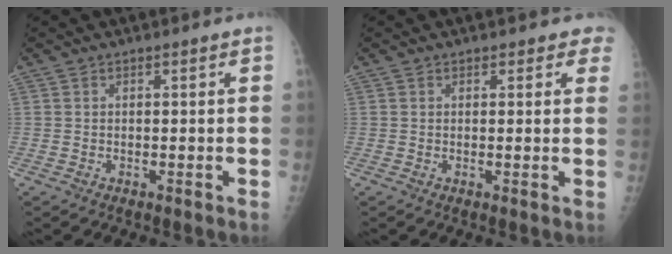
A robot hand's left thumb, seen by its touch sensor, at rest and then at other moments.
{"total": 2.9, "force": [2.3, 1.7, 0.4], "torque": [0.029, -0.009, 0.007]}